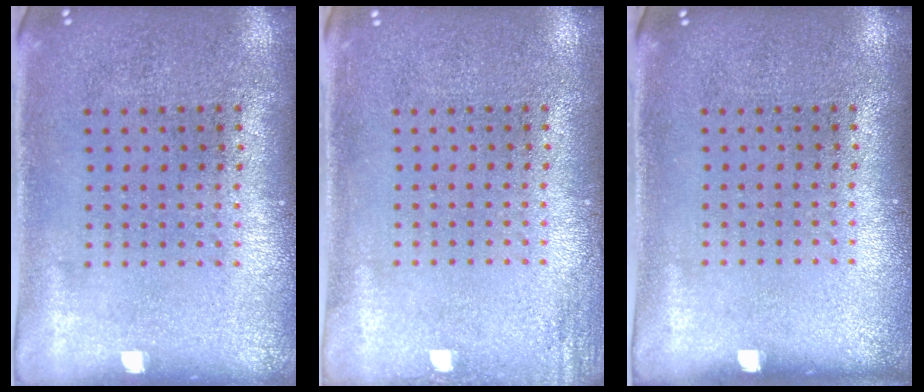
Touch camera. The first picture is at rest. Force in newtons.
{"total": 1.2, "press": 1.2, "slide": 0.1}
{"total": 0.0}